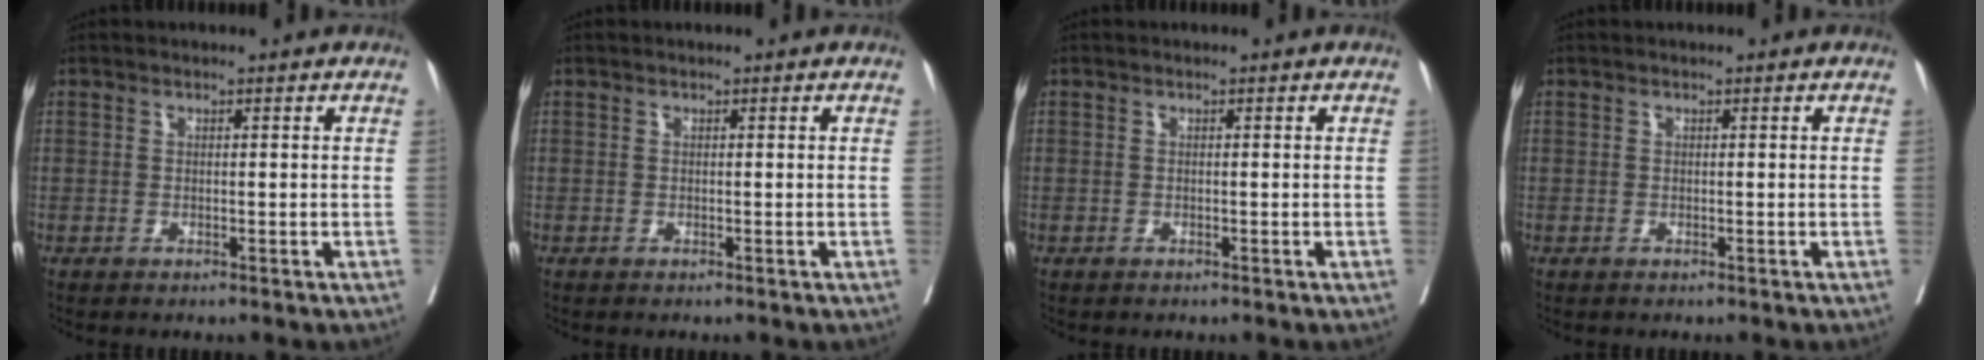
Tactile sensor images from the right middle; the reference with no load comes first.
{"total": 0.0}
{"total": 0.0}
{"total": 0.0}